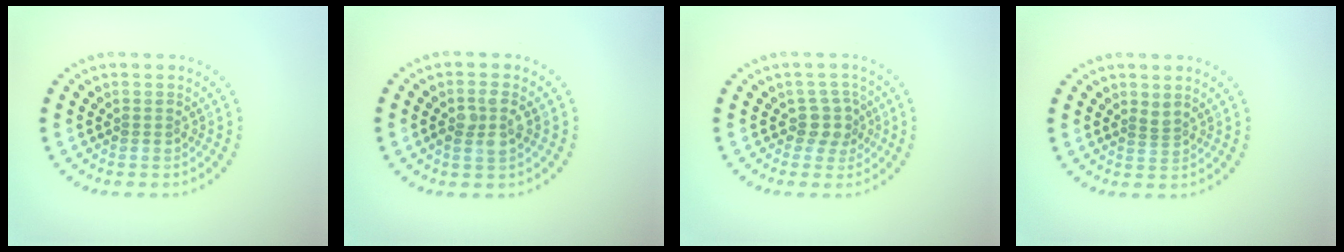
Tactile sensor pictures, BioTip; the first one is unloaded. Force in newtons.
{"total": 2.2, "press": 2.1, "slide": 0.6}
{"total": 2.2, "press": 1.7, "slide": 1.3}
{"total": 0.8, "press": 0.5, "slide": 0.6}